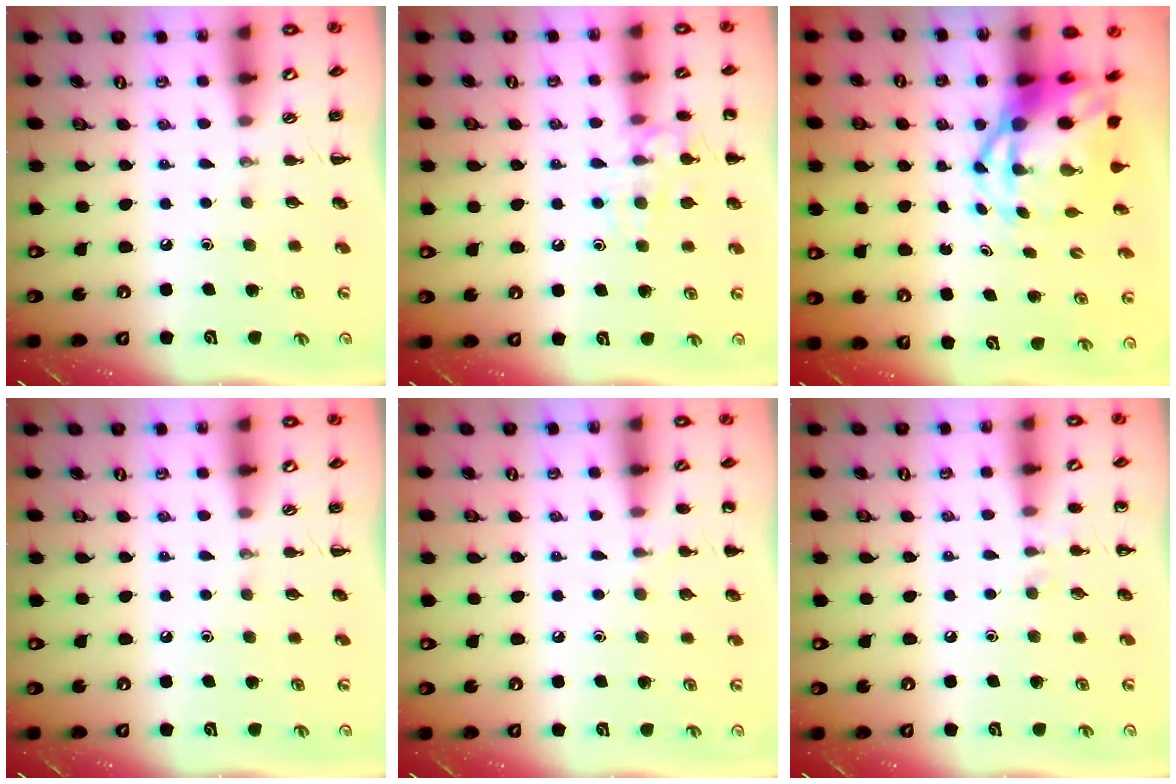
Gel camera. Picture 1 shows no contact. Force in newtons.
{"total": 11.7, "press": 11.6, "slide": 0.7}
{"total": 8.3, "press": 8.0, "slide": 2.2}
{"total": 0.0}
{"total": 5.3, "press": 5.1, "slide": 1.5}
{"total": 5.5, "press": 5.2, "slide": 1.8}